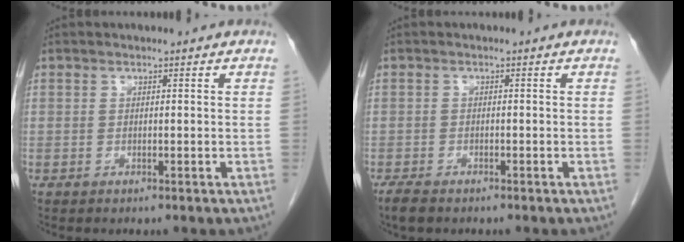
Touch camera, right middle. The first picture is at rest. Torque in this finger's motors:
{"motor_torque": [0.60, -0.19, -0.02, 0.02]}